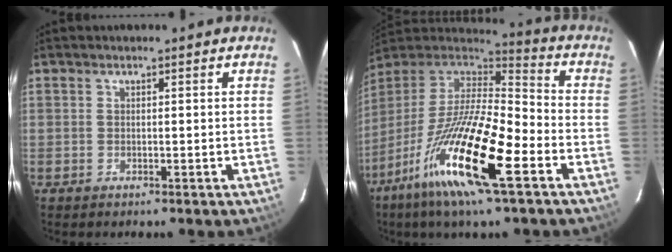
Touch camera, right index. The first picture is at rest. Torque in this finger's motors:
{"motor_torque": [1.44, -0.70, 1.05, 0.21]}